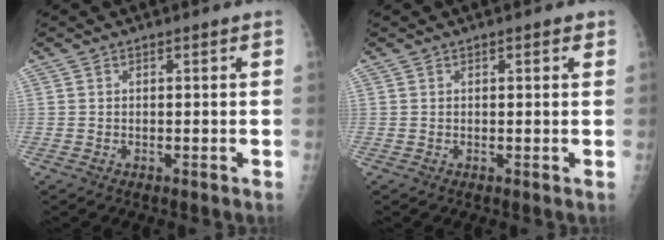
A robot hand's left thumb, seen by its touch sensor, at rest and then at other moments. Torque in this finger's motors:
{"motor_torque": [-0.14, -0.03, -0.09, 0.11, 0.02]}